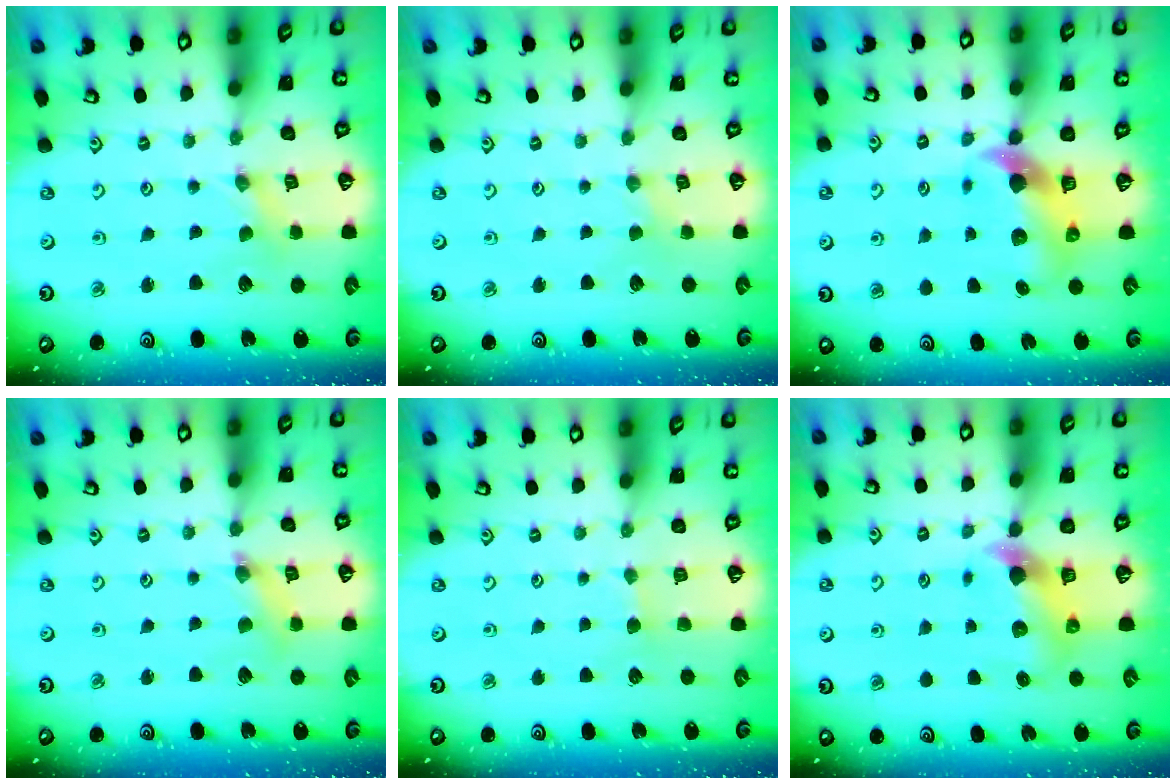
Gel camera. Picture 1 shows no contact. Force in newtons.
{"total": 0.0}
{"total": 7.9, "press": 7.8, "slide": 1.0}
{"total": 2.7, "press": 2.6, "slide": 0.4}
{"total": 2.7, "press": 2.6, "slide": 0.4}
{"total": 5.6, "press": 5.6, "slide": 0.5}